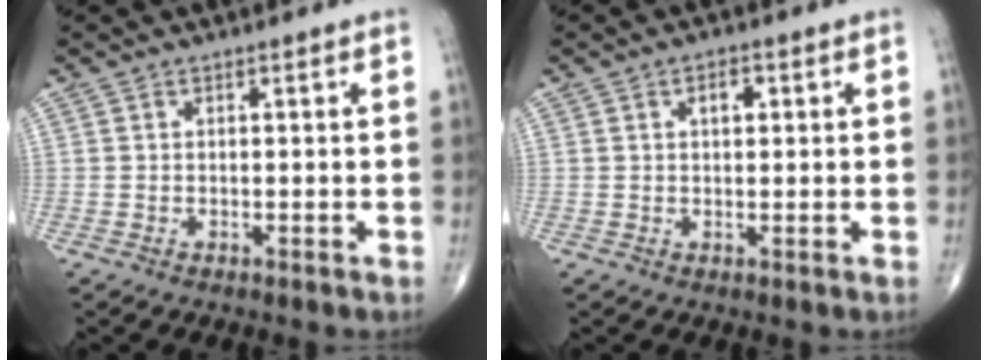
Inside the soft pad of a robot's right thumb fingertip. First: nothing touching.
{"total": 2.8, "force": [0.9, 1.6, 2.1], "torque": [-0.027, 0.000, 0.013]}